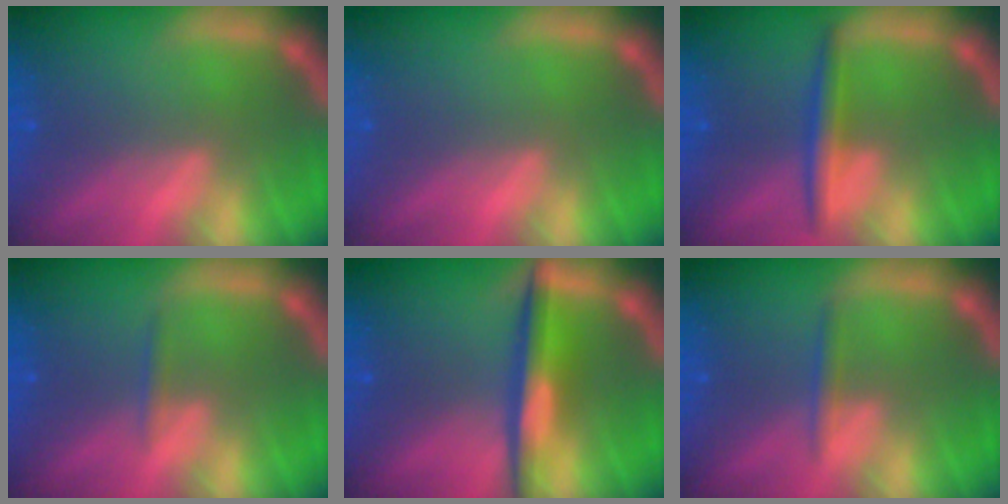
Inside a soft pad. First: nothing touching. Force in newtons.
{"total": 0.0}
{"total": 3.0}
{"total": 0.9}
{"total": 5.0}
{"total": 1.4}